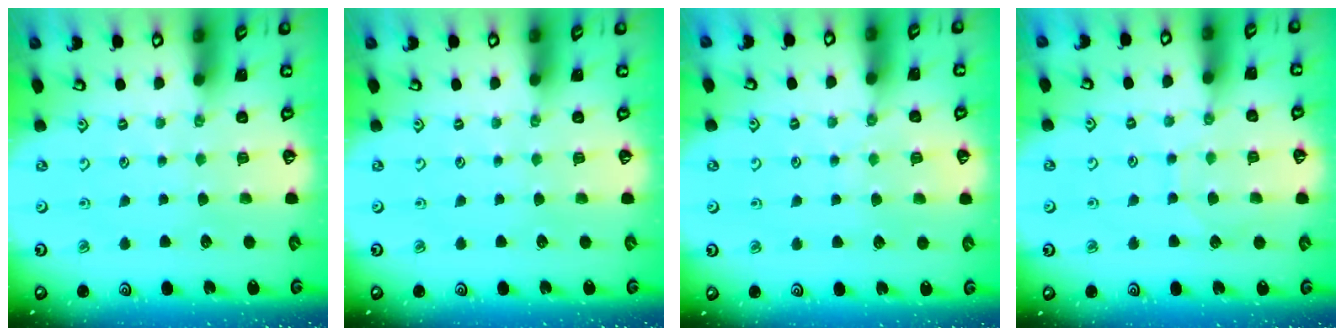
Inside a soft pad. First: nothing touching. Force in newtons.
{"total": 0.0}
{"total": 5.9, "press": 5.9, "slide": 0.7}
{"total": 6.1, "press": 6.1, "slide": 0.6}